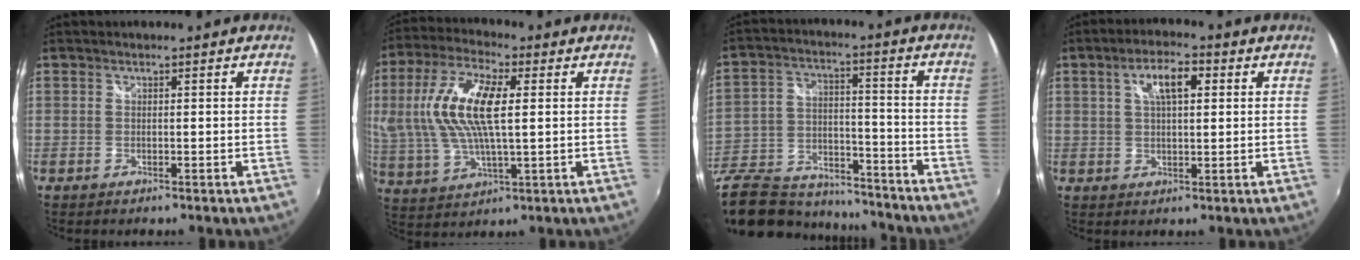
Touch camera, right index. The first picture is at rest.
{"total": 16.0, "force": [2.9, 6.1, 14.5], "torque": [-0.291, 0.010, 0.058]}
{"total": 26.3, "force": [-17.9, 14.2, 13.0], "torque": [-0.307, 0.003, -0.261]}
{"total": 6.5, "force": [2.1, 2.6, 5.6], "torque": [-0.099, 0.014, 0.037]}